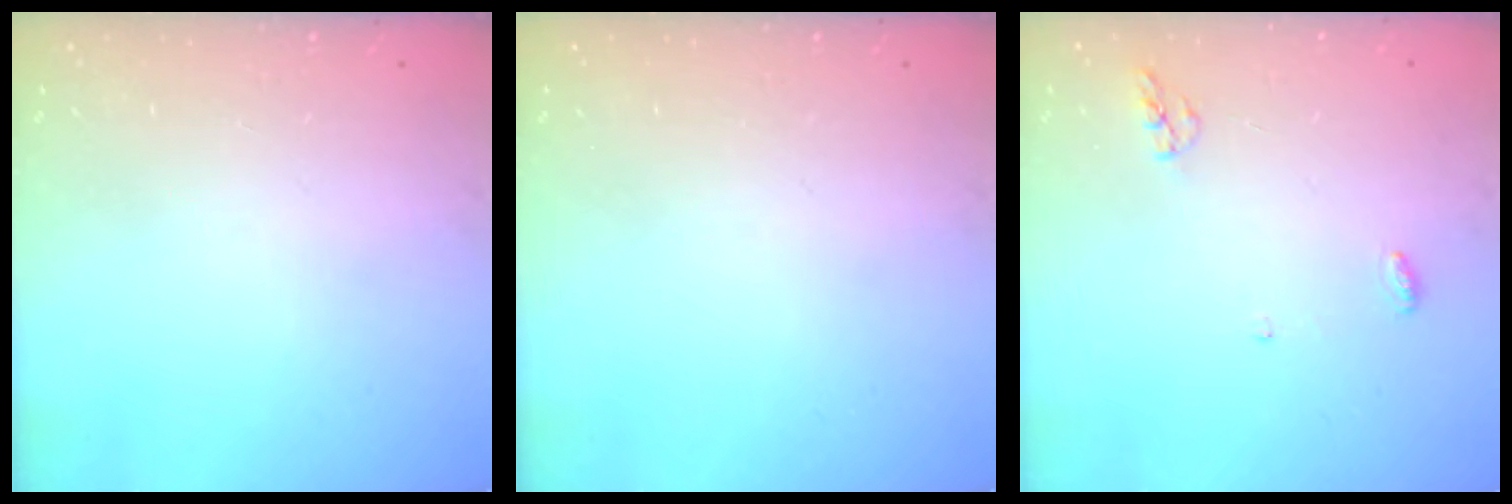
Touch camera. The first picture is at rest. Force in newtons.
{"total": 0.0}
{"total": 4.2, "press": 4.1, "slide": 0.9}